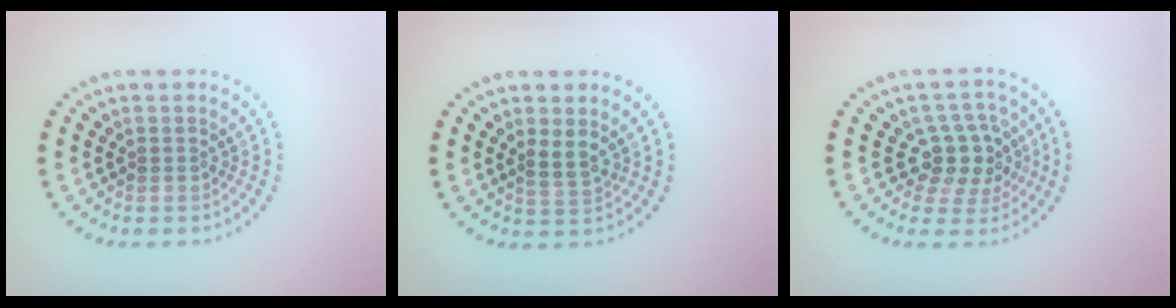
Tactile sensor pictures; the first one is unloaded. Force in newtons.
{"total": 1.8, "press": 1.6, "slide": 0.9}
{"total": 3.8, "press": 3.4, "slide": 1.7}